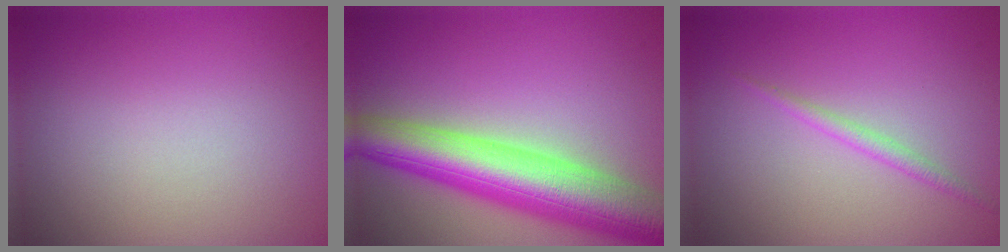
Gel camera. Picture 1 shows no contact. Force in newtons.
{"total": 9.5, "press": 9.5, "slide": 0.5}
{"total": 1.2, "press": 1.2, "slide": 0.1}